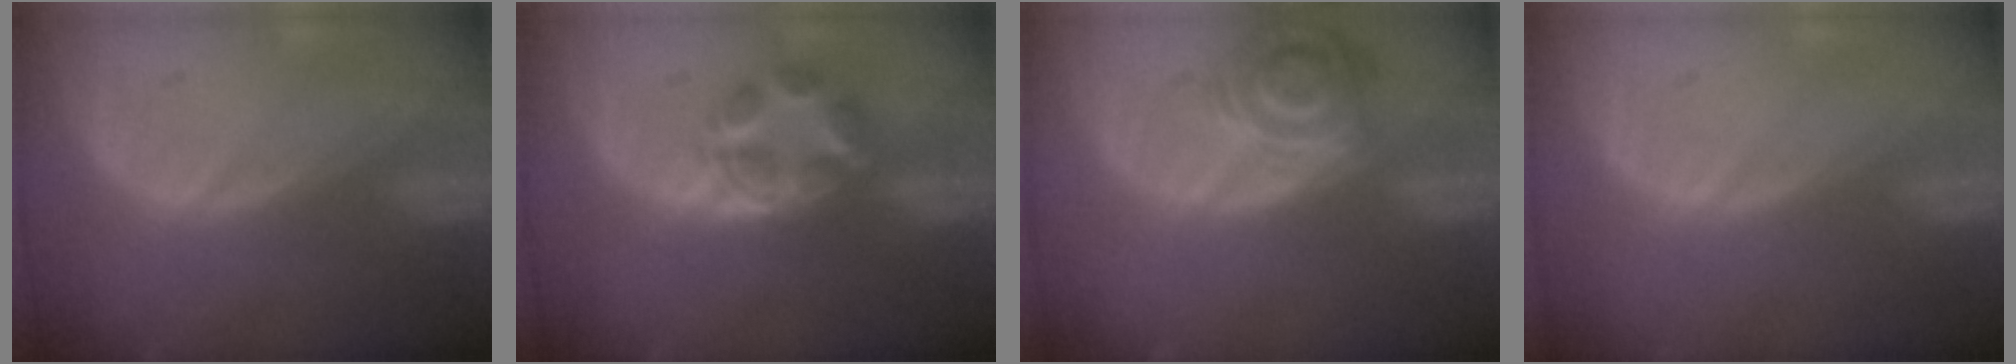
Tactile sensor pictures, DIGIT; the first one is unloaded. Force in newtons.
{"total": 6.0, "press": 5.5, "slide": 2.2}
{"total": 7.2, "press": 6.5, "slide": 3.0}
{"total": 0.0}